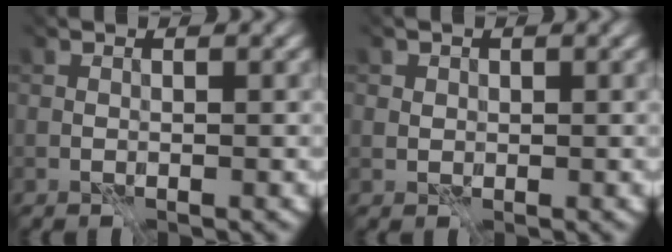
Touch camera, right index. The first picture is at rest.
{"total": 1.7, "force": [0.9, 1.4, 0.5], "torque": [-0.020, 0.002, 0.017]}